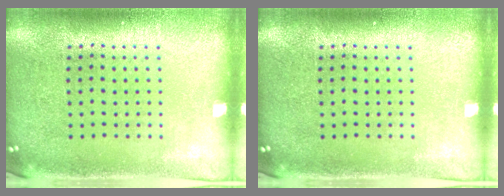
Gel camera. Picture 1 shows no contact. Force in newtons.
{"total": 0.0}